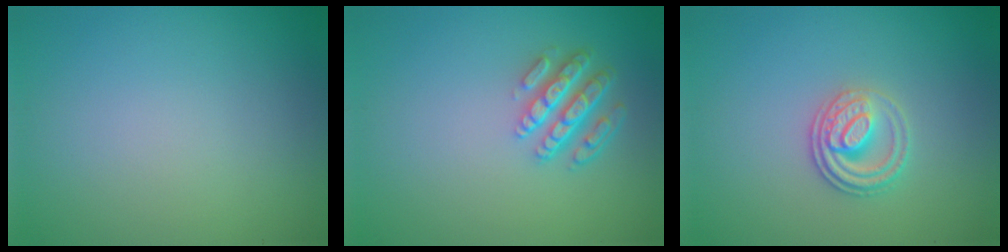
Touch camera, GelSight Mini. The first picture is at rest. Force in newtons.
{"total": 4.4, "press": 3.2, "slide": 3.0}
{"total": 2.8, "press": 2.6, "slide": 1.0}